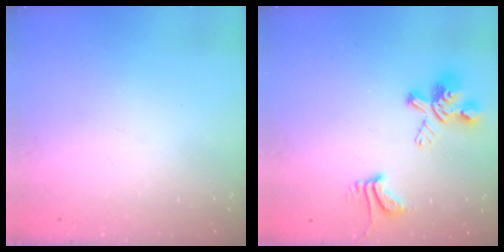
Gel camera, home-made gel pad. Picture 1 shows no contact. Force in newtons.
{"total": 5.8, "press": 5.4, "slide": 2.1}